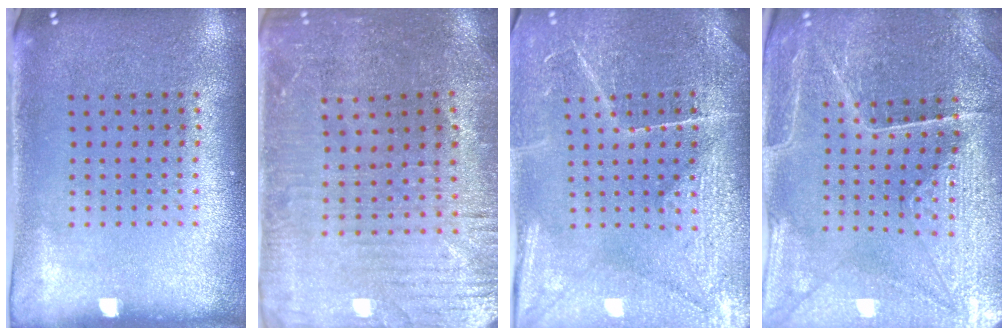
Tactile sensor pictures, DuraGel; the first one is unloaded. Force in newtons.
{"total": 1.4, "press": 1.3, "slide": 0.5}
{"total": 3.9, "press": 3.8, "slide": 1.1}
{"total": 3.4, "press": 3.4, "slide": 0.3}